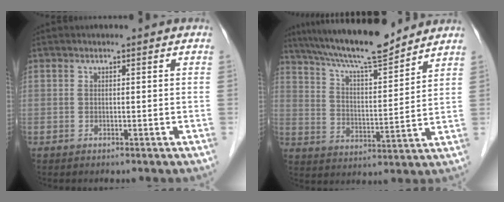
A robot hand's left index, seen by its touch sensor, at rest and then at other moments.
{"total": 14.9, "force": [13.1, 1.2, 6.9], "torque": [-0.124, 0.008, 0.218]}